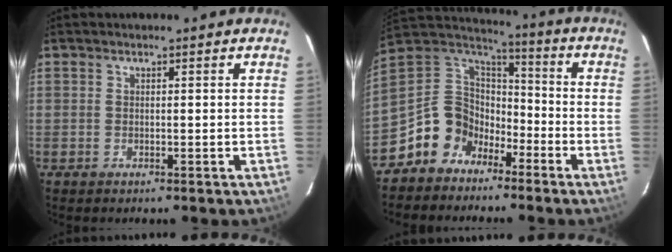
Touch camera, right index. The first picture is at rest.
{"total": 12.9, "force": [-7.9, 9.6, 3.3], "torque": [-0.094, 0.041, -0.151]}